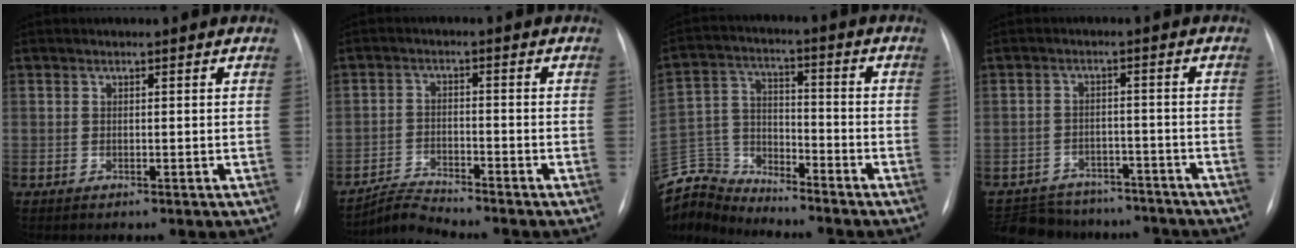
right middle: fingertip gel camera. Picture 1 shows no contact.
{"total": 4.2, "force": [-4.0, -1.1, -0.5], "torque": [0.001, -0.017, -0.075]}
{"total": 10.4, "force": [-10.3, 1.4, -0.2], "torque": [-0.003, 0.019, -0.205]}
{"total": 14.2, "force": [-12.5, 6.0, 3.4], "torque": [-0.070, 0.013, -0.162]}